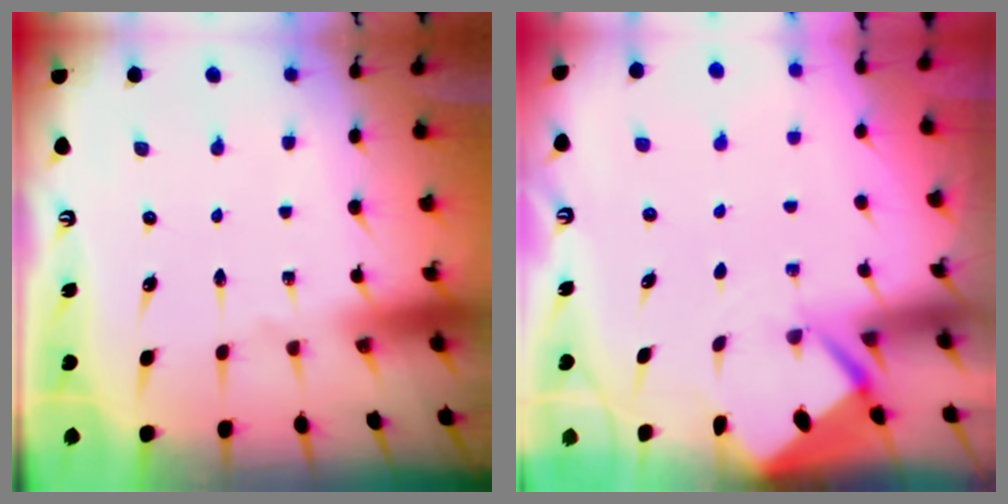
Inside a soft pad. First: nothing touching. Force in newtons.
{"total": 2.7, "press": 2.6, "slide": 0.4}